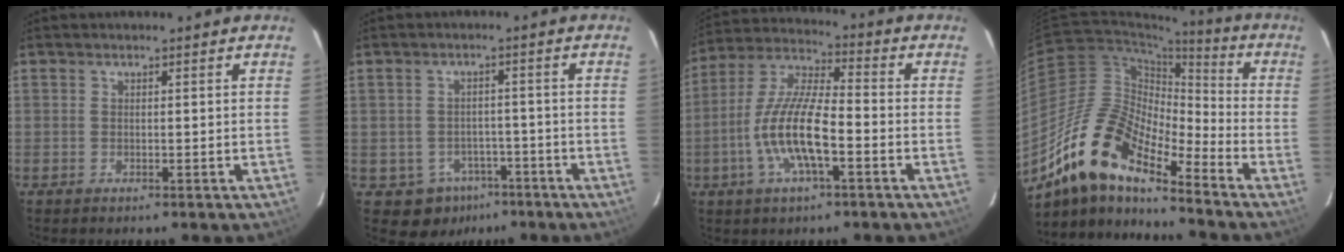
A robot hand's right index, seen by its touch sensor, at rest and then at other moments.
{"total": 6.4, "force": [-3.6, 5.2, 0.9], "torque": [-0.027, 0.025, -0.035]}
{"total": 13.2, "force": [-4.3, 3.5, 12.0], "torque": [-0.248, -0.003, -0.084]}
{"total": 16.1, "force": [-12.5, 4.7, 9.1], "torque": [-0.154, -0.005, -0.249]}